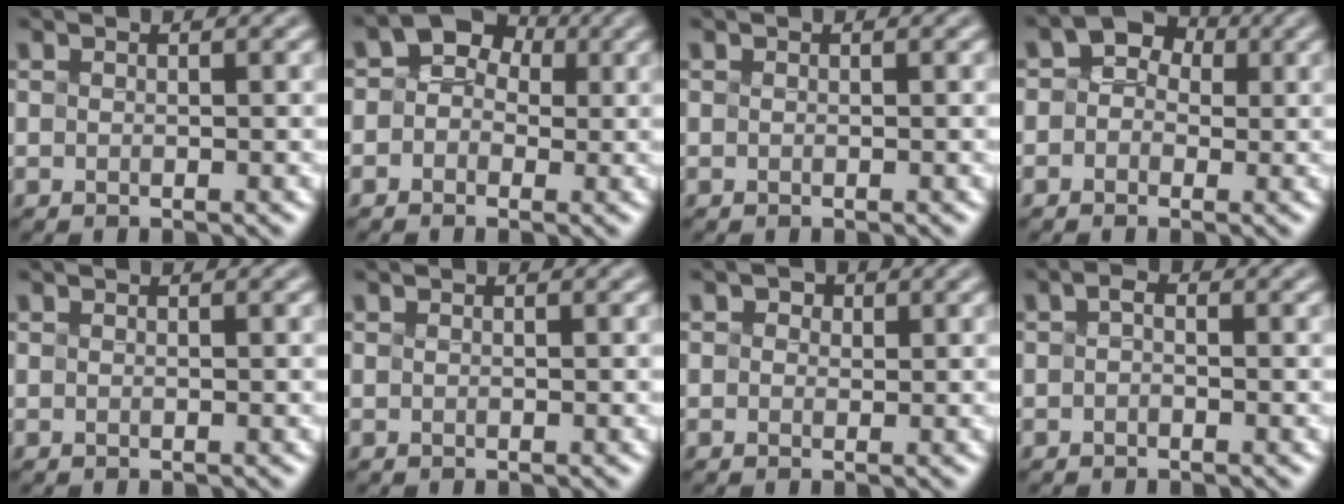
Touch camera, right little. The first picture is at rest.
{"total": 4.1, "force": [1.0, 3.3, 2.3], "torque": [-0.003, 0.028, -0.014]}
{"total": 0.0}
{"total": 3.2, "force": [0.7, 2.6, 1.8], "torque": [0.001, 0.018, -0.010]}
{"total": 0.0}
{"total": 0.0}
{"total": 1.4, "force": [0.8, 1.0, 0.5], "torque": [-0.004, 0.012, -0.001]}
{"total": 0.5, "force": [-0.5, -0.1, 0.1], "torque": [-0.008, 0.002, 0.001]}